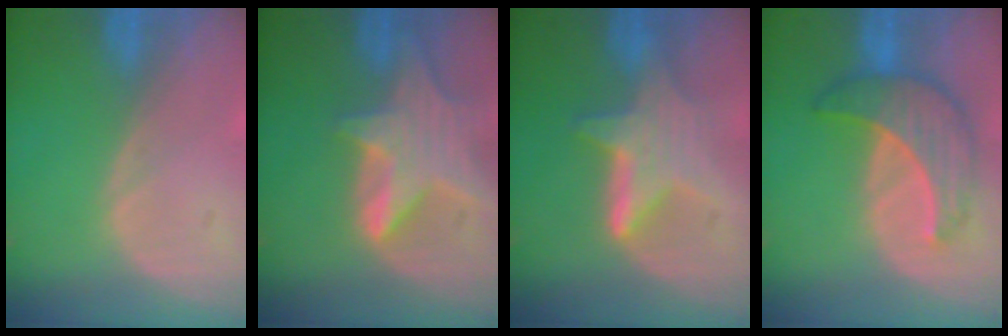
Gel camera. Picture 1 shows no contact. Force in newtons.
{"total": 8.2, "press": 7.3, "slide": 3.7}
{"total": 6.4, "press": 6.2, "slide": 1.7}
{"total": 7.5, "press": 7.5, "slide": 0.3}